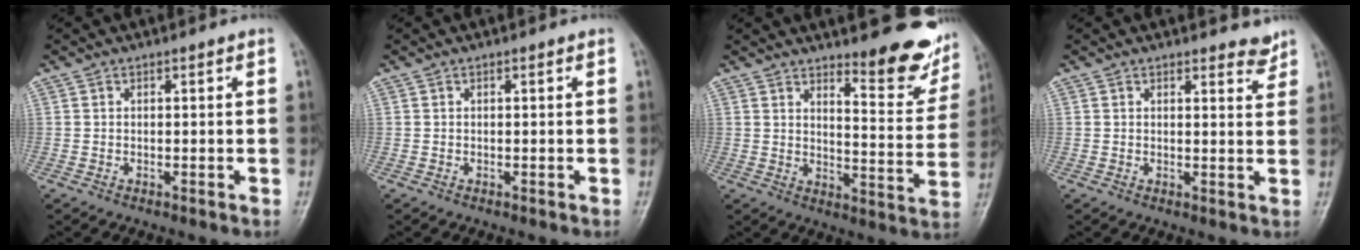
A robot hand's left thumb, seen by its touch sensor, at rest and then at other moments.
{"total": 0.0}
{"total": 11.8, "force": [9.2, 2.9, 6.9], "torque": [-0.055, -0.079, 0.120]}
{"total": 2.8, "force": [2.5, 0.9, 0.8], "torque": [0.001, -0.022, 0.026]}